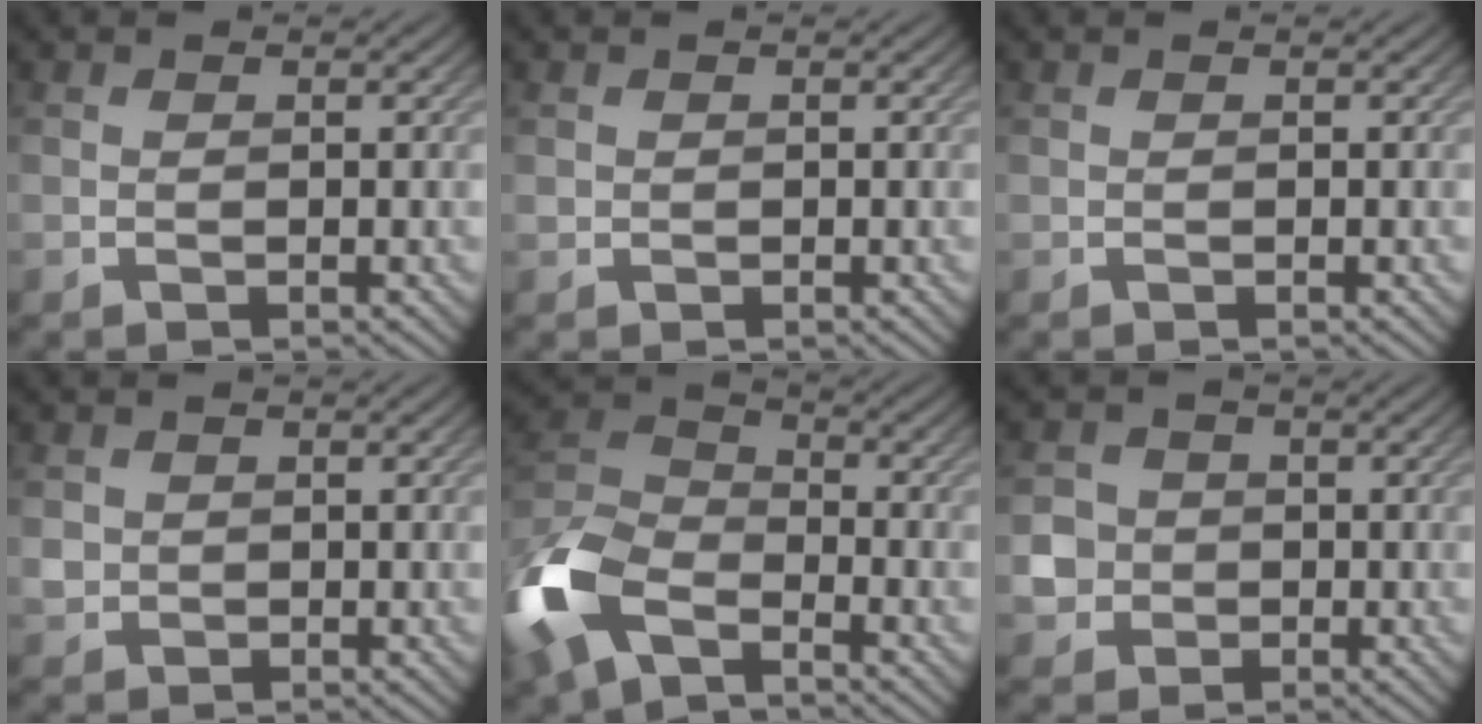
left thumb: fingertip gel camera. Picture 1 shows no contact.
{"total": 0.6, "force": [0.0, 0.6, -0.1], "torque": [0.001, -0.002, -0.002]}
{"total": 0.0}
{"total": 1.7, "force": [0.2, 1.7, 0.2], "torque": [-0.009, -0.002, 0.000]}
{"total": 13.7, "force": [-7.1, 7.4, 9.1], "torque": [-0.242, -0.017, -0.153]}
{"total": 4.4, "force": [-0.7, 4.2, 0.9], "torque": [-0.025, -0.004, -0.033]}